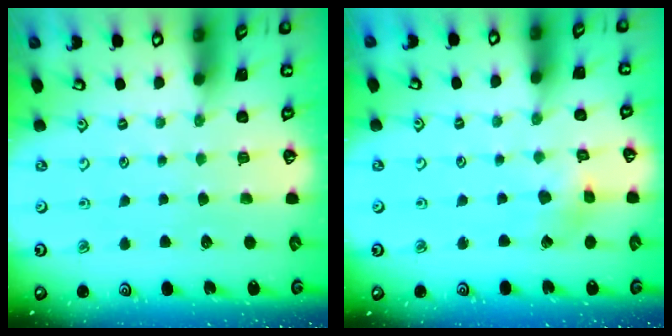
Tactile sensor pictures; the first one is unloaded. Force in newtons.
{"total": 3.8, "press": 3.7, "slide": 0.5}